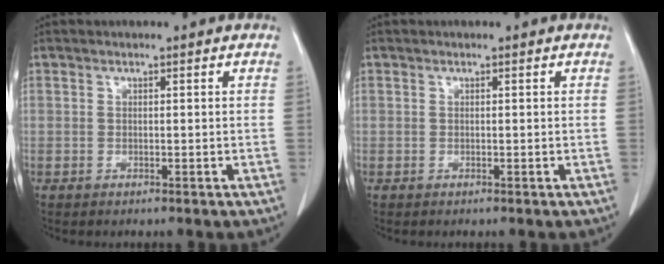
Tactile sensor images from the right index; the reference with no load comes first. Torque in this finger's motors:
{"motor_torque": [0.00, 0.00, 0.00, 0.00]}